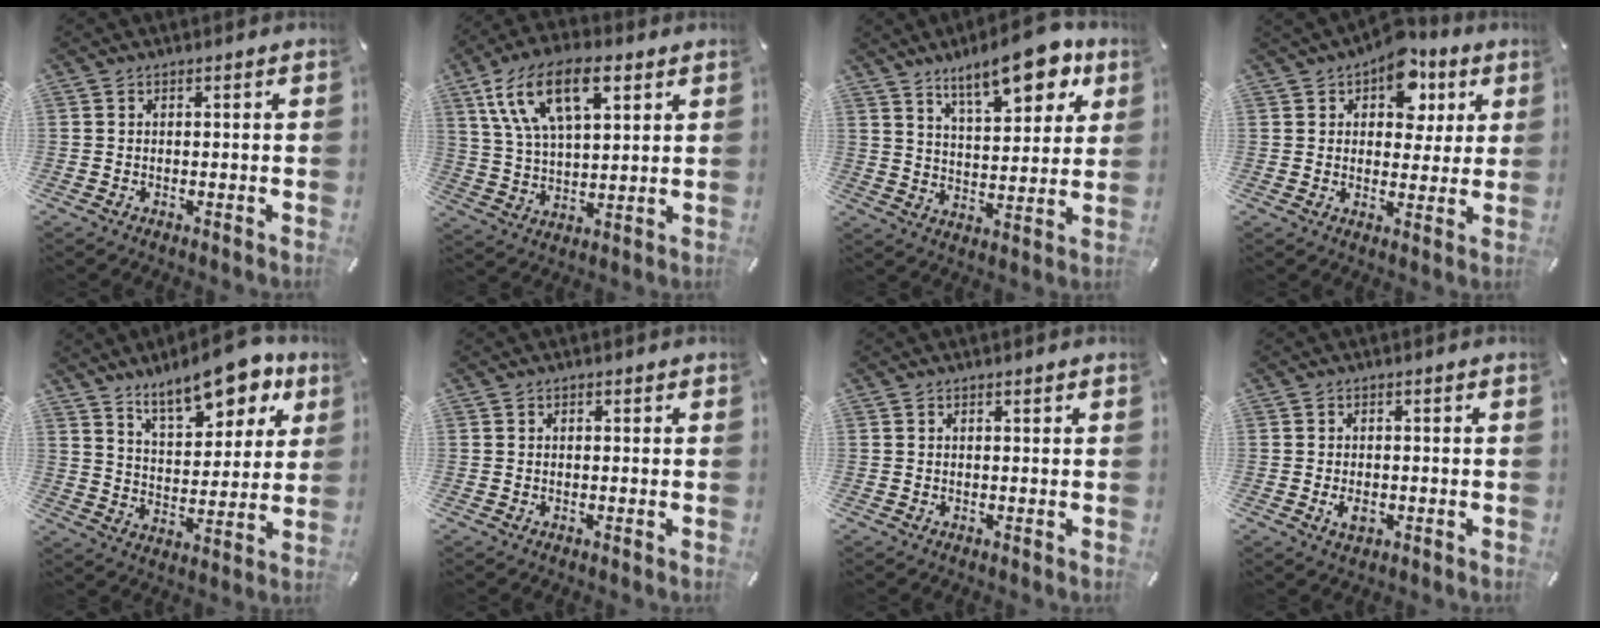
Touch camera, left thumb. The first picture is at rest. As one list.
[{"total": 16.0, "force": [7.8, 8.0, 11.5], "torque": [-0.244, -0.010, 0.133]}, {"total": 15.1, "force": [10.3, 5.9, 9.3], "torque": [-0.135, -0.050, 0.172]}, {"total": 11.8, "force": [5.9, 7.5, 6.9], "torque": [-0.089, -0.027, 0.103]}, {"total": 14.9, "force": [11.4, 6.1, 7.5], "torque": [-0.121, -0.065, 0.198]}, {"total": 0.6, "force": [0.2, 0.5, 0.2], "torque": [-0.004, 0.003, 0.003]}, {"total": 0.6, "force": [0.4, 0.2, 0.4], "torque": [-0.006, 0.000, 0.007]}, {"total": 2.8, "force": [-0.6, 1.7, 2.1], "torque": [-0.053, -0.003, -0.013]}]